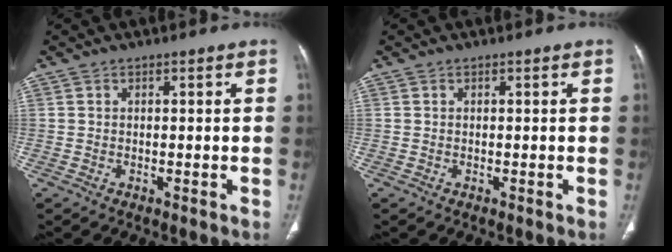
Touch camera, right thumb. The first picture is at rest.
{"total": 0.0}